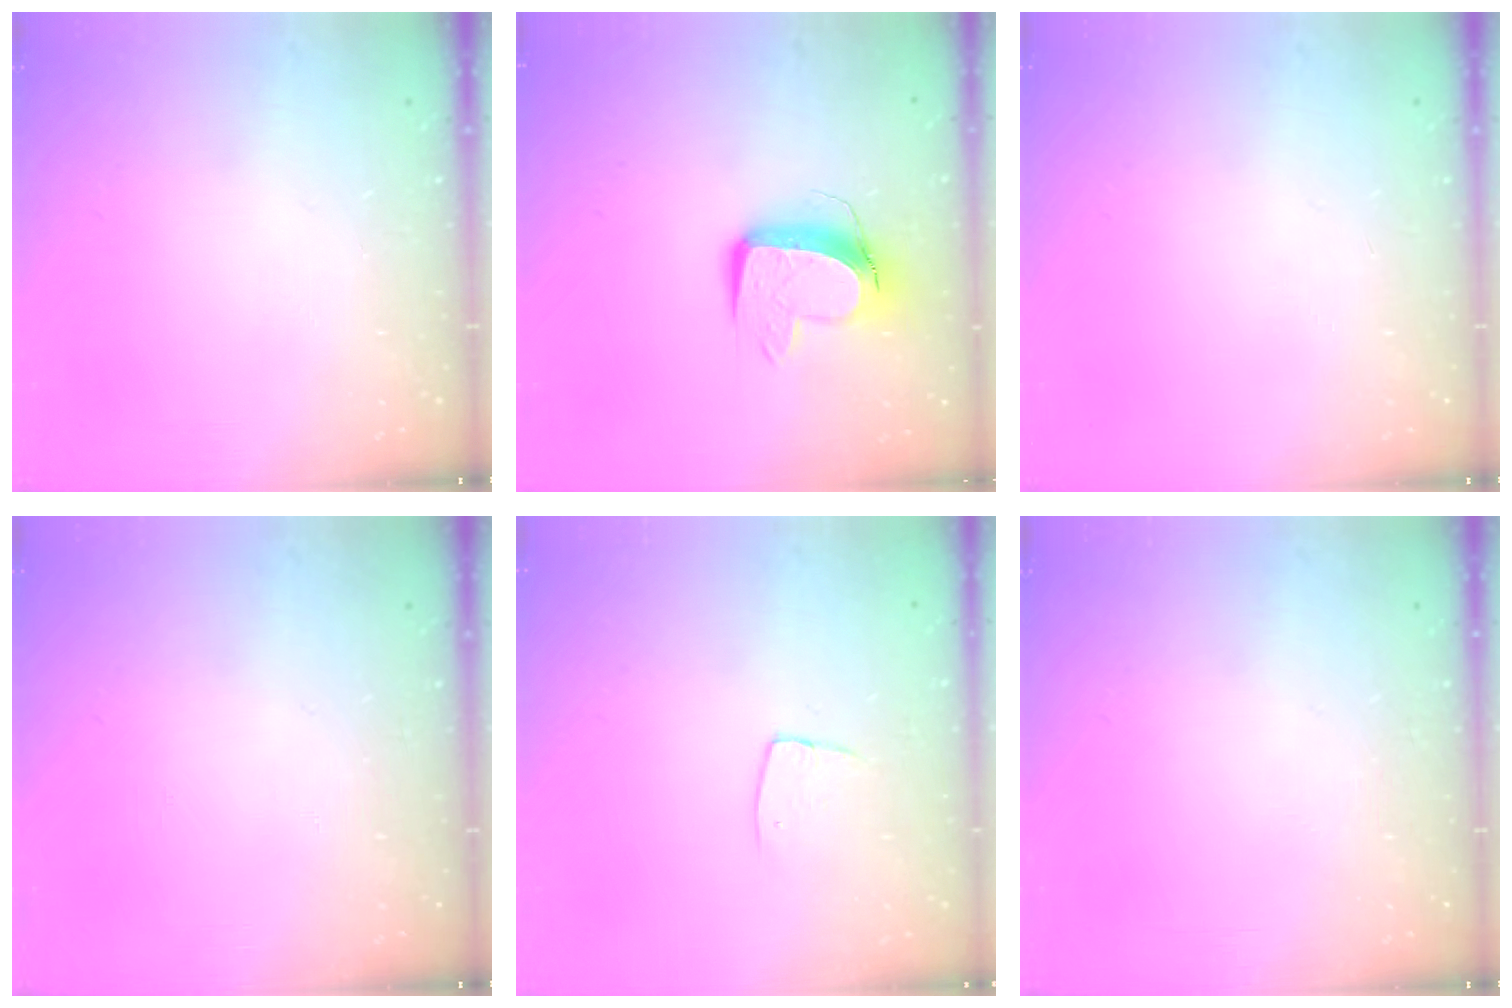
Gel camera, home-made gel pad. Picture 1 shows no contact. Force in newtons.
{"total": 10.9, "press": 10.8, "slide": 1.2}
{"total": 0.0}
{"total": 0.0}
{"total": 4.8, "press": 4.8, "slide": 0.3}
{"total": 0.0}